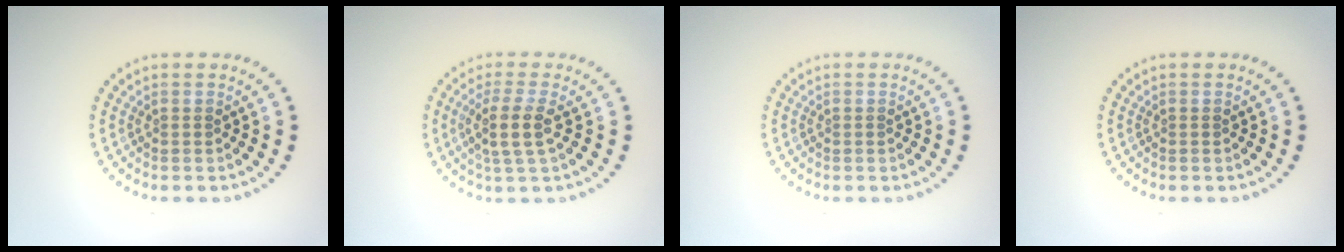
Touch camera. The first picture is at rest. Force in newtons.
{"total": 2.7, "press": 2.2, "slide": 1.6}
{"total": 0.0}
{"total": 0.0}